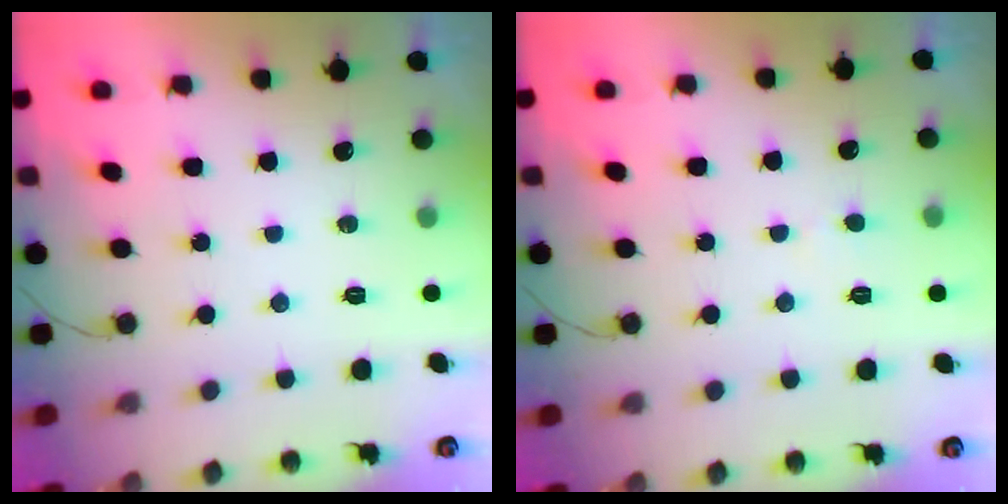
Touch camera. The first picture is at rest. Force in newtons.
{"total": 2.6, "press": 2.6, "slide": 0.2}